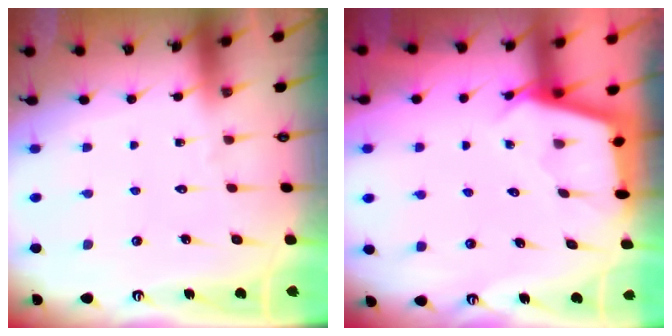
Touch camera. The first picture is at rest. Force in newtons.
{"total": 2.6, "press": 2.6, "slide": 0.3}